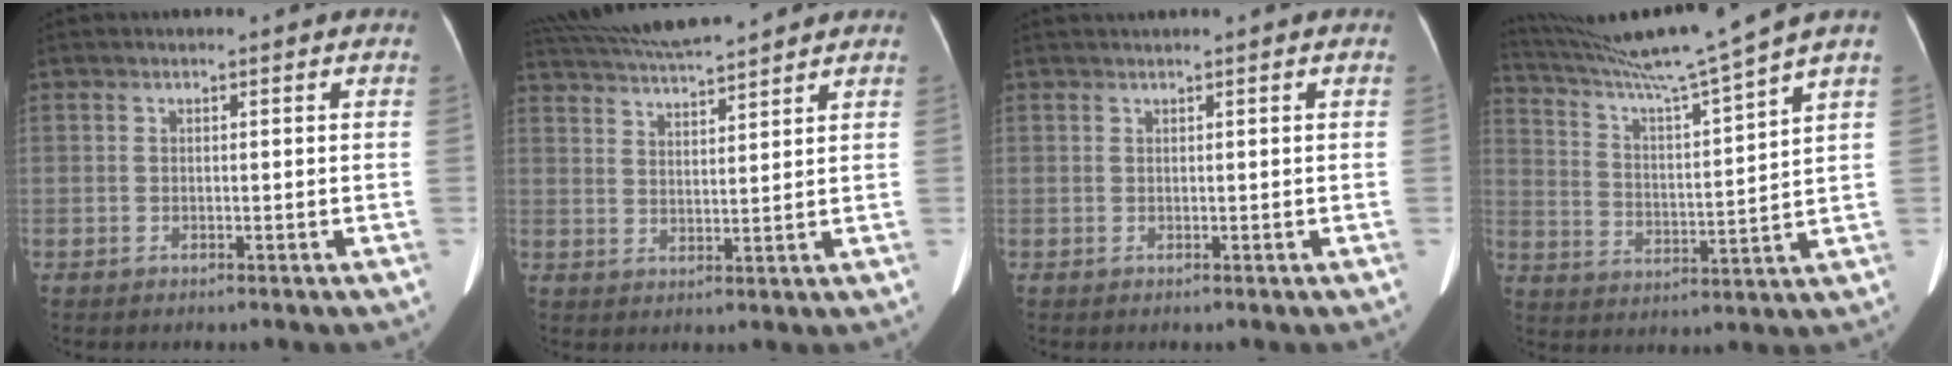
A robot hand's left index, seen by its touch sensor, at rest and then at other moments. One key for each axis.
{"total": 11.8, "fx": 10.9, "fy": 0.2, "fz": 4.6, "tx": -0.096, "ty": 0.021, "tz": 0.180}
{"total": 0.8, "fx": 0.6, "fy": -0.2, "fz": 0.4, "tx": -0.011, "ty": 0.011, "tz": 0.019}
{"total": 15.9, "fx": 13.6, "fy": -3.3, "fz": 7.6, "tx": -0.135, "ty": -0.027, "tz": 0.223}